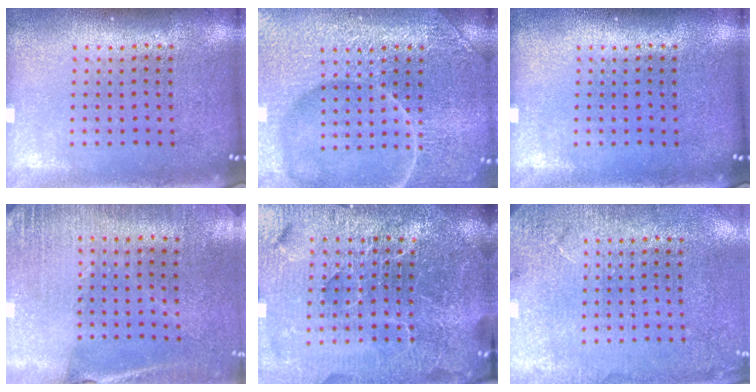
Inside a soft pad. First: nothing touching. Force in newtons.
{"total": 6.9, "press": 6.9, "slide": 0.7}
{"total": 0.0}
{"total": 2.7, "press": 2.6, "slide": 0.7}
{"total": 6.7, "press": 5.9, "slide": 3.2}
{"total": 2.6, "press": 2.4, "slide": 0.9}